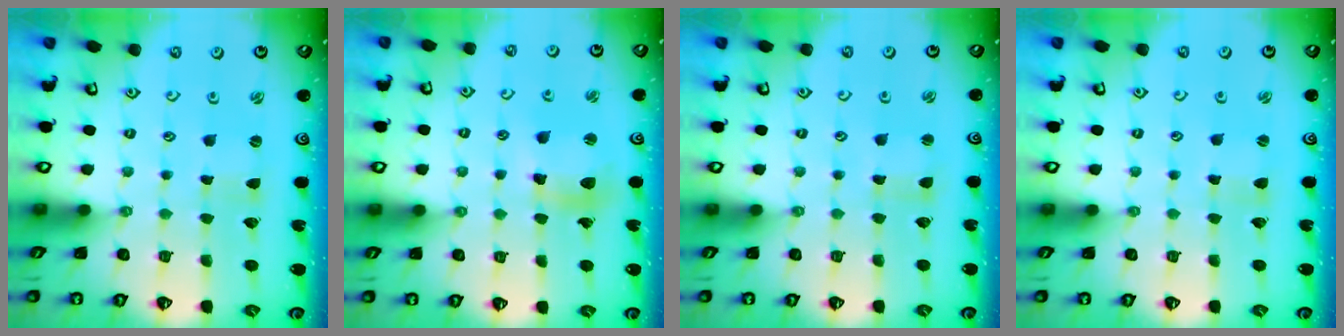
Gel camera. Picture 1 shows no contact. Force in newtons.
{"total": 10.5, "press": 10.4, "slide": 1.3}
{"total": 2.2, "press": 2.2, "slide": 0.2}
{"total": 1.0, "press": 0.9, "slide": 0.2}